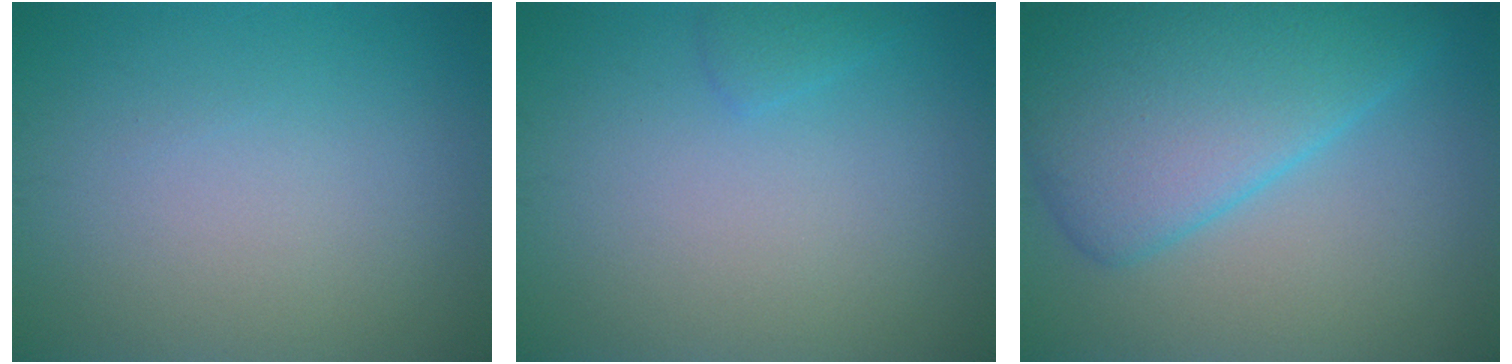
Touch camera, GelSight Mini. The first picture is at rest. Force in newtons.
{"total": 0.9, "press": 0.9, "slide": 0.1}
{"total": 8.7, "press": 8.7, "slide": 0.3}